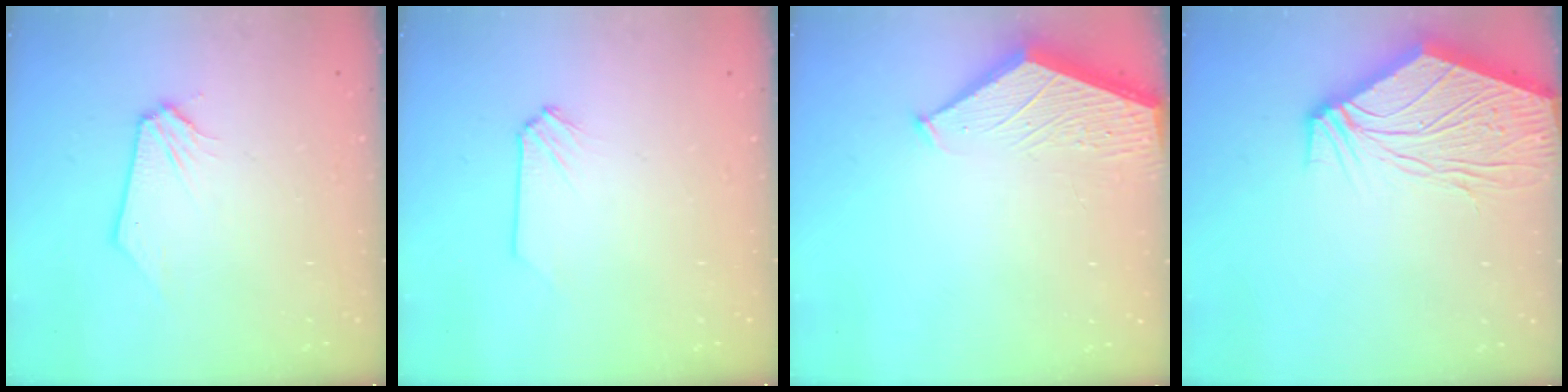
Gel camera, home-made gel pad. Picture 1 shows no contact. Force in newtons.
{"total": 0.0}
{"total": 3.1, "press": 3.1, "slide": 0.3}
{"total": 14.3, "press": 14.2, "slide": 1.8}